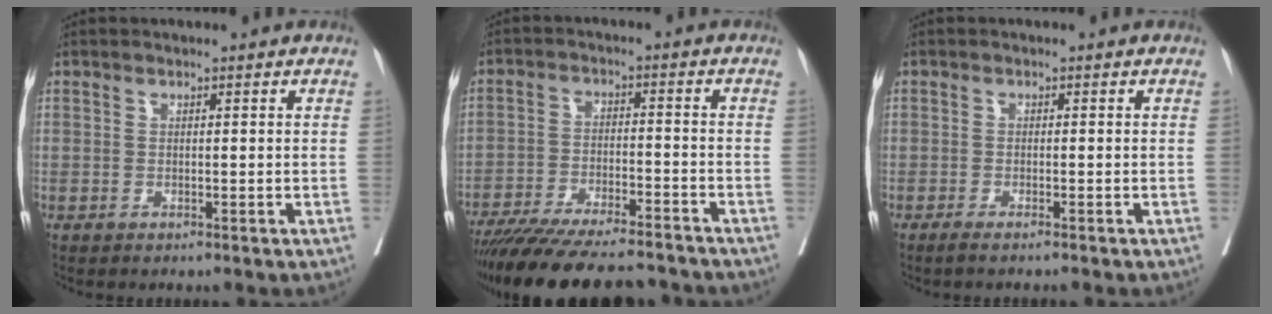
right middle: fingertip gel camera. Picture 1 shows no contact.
{"total": 20.4, "force": [-18.1, 2.9, 8.8], "torque": [-0.150, -0.027, -0.270]}
{"total": 2.6, "force": [-2.1, -0.3, 1.5], "torque": [-0.015, 0.000, -0.030]}